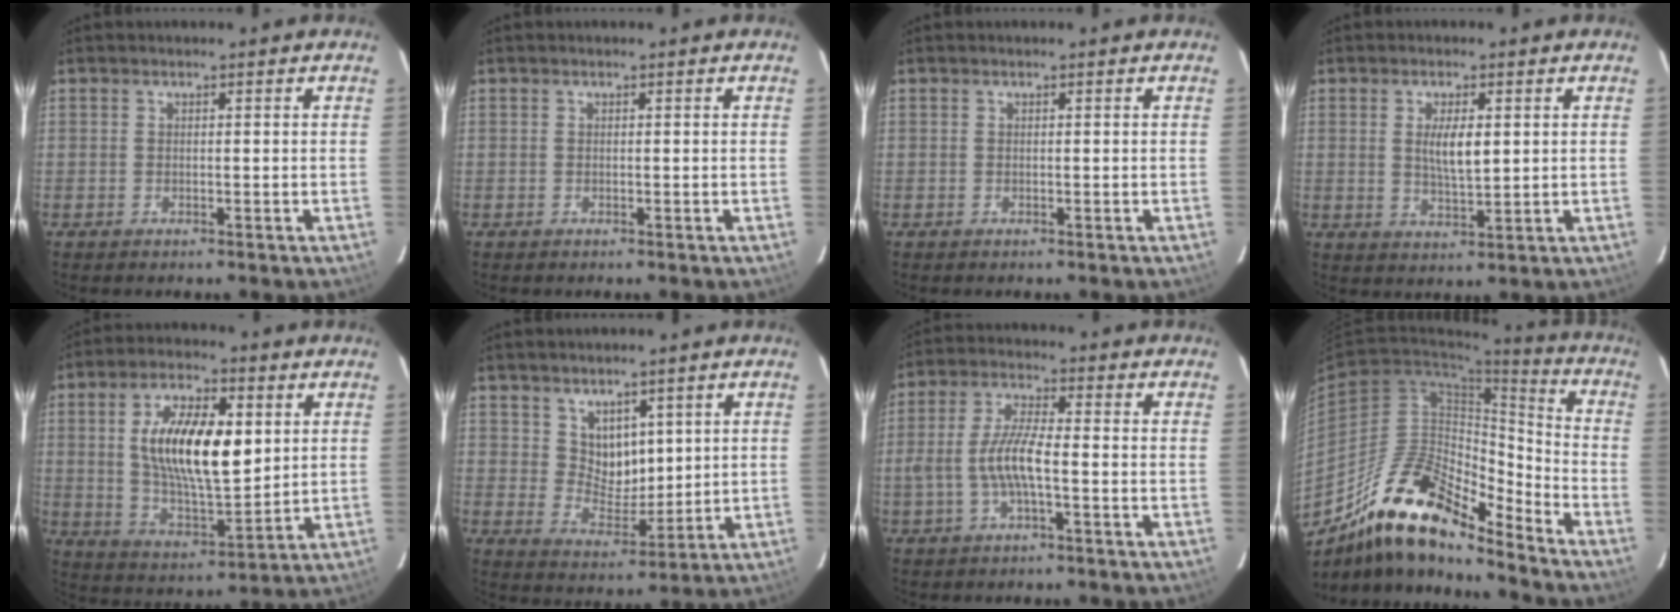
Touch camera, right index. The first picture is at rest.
{"total": 0.0}
{"total": 0.0}
{"total": 5.3, "force": [1.1, 1.9, 4.8], "torque": [-0.087, -0.004, 0.022]}
{"total": 16.4, "force": [3.3, 6.8, 14.5], "torque": [-0.261, 0.004, 0.067]}
{"total": 6.4, "force": [3.5, 4.6, 2.6], "torque": [-0.035, 0.001, 0.074]}
{"total": 7.7, "force": [-2.0, 1.6, 7.2], "torque": [-0.151, 0.004, -0.037]}
{"total": 19.3, "force": [-14.9, 5.6, 11.0], "torque": [-0.190, 0.004, -0.276]}